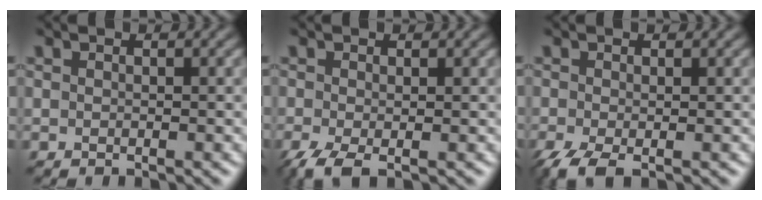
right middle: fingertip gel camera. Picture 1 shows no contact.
{"total": 2.6, "force": [-1.4, 0.7, 2.1], "torque": [-0.050, -0.008, -0.034]}
{"total": 2.9, "force": [-1.7, 0.8, 2.2], "torque": [-0.050, -0.010, -0.039]}